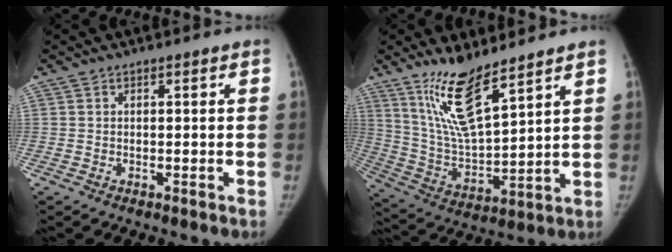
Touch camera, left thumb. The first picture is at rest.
{"total": 13.9, "force": [9.5, 3.2, 9.5], "torque": [-0.166, -0.064, 0.199]}